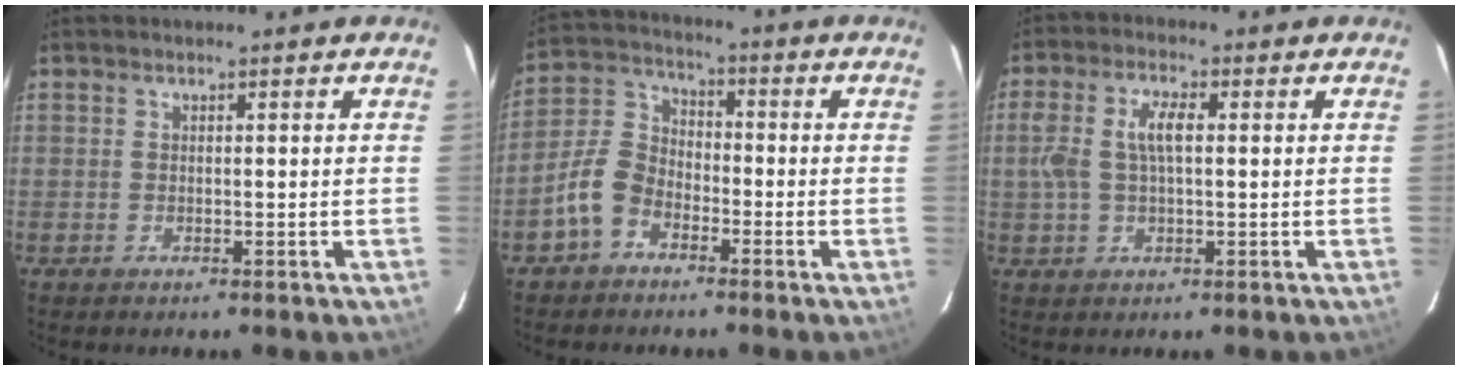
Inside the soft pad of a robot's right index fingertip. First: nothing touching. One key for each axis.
{"total": 7.6, "fx": -4.4, "fy": 5.0, "fz": 3.7, "tx": -0.081, "ty": 0.025, "tz": -0.092}
{"total": 6.6, "fx": 0.7, "fy": 2.7, "fz": 5.9, "tx": -0.122, "ty": 0.012, "tz": 0.017}